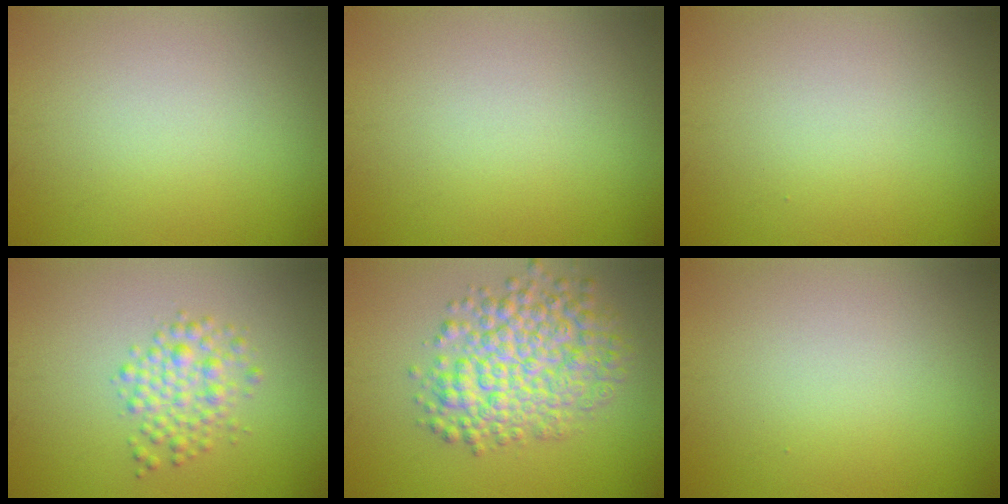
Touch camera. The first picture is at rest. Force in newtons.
{"total": 0.0}
{"total": 0.0}
{"total": 2.9, "press": 2.9, "slide": 0.0}
{"total": 7.2, "press": 7.2, "slide": 0.2}
{"total": 0.0}